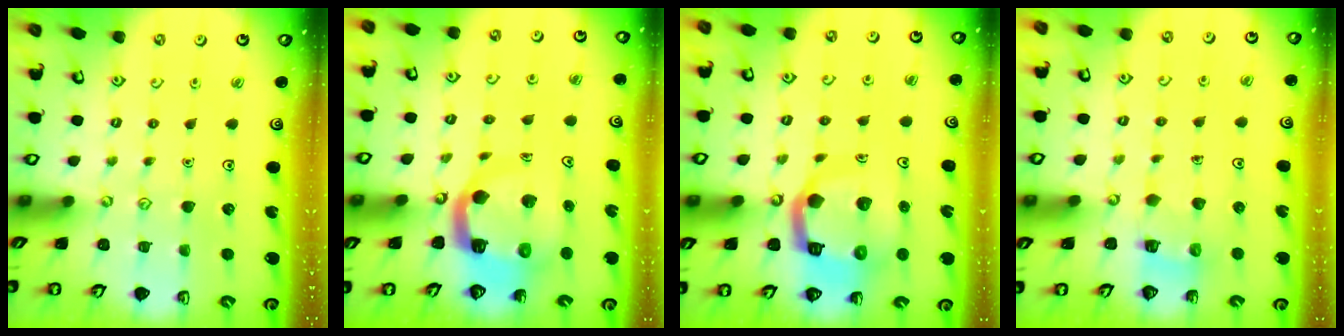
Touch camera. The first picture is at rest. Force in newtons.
{"total": 9.0, "press": 9.0, "slide": 1.2}
{"total": 13.8, "press": 13.7, "slide": 1.7}
{"total": 4.1, "press": 4.1, "slide": 0.2}